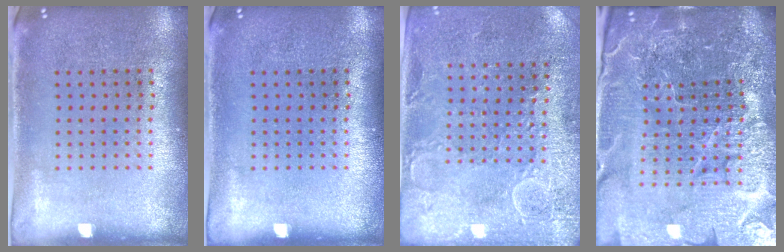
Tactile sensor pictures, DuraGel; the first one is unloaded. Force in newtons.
{"total": 0.0}
{"total": 2.7, "press": 2.6, "slide": 0.8}
{"total": 6.7, "press": 5.8, "slide": 3.3}